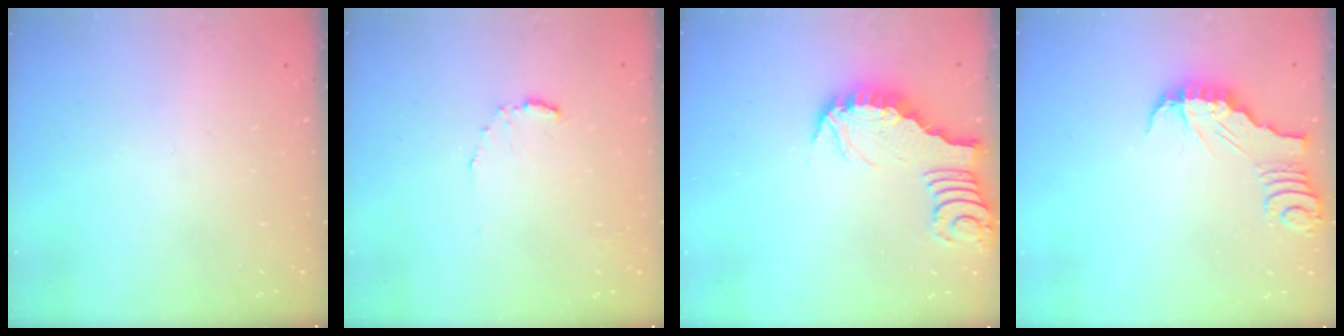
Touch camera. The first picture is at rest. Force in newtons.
{"total": 4.6, "press": 4.6, "slide": 0.5}
{"total": 2.7, "press": 2.7, "slide": 0.3}
{"total": 3.2, "press": 3.2, "slide": 0.2}